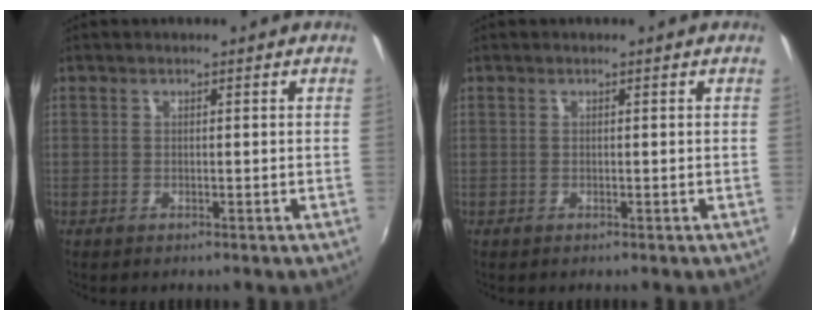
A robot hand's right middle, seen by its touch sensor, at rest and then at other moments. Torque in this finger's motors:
{"motor_torque": [0.00, 0.00, 0.00, 0.00]}